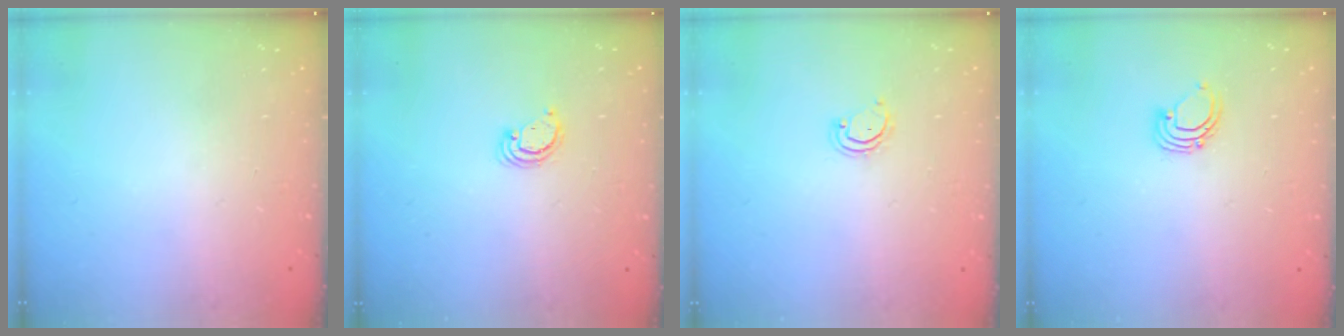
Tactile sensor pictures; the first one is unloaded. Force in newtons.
{"total": 2.6, "press": 2.6, "slide": 0.3}
{"total": 2.9, "press": 2.9, "slide": 0.3}
{"total": 2.6, "press": 2.6, "slide": 0.2}